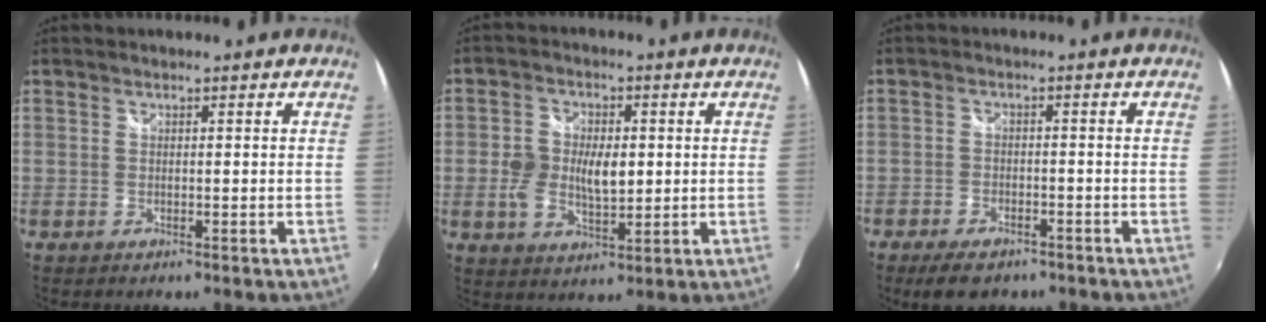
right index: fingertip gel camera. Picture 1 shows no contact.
{"total": 8.5, "force": [-0.5, 4.9, 6.9], "torque": [-0.133, -0.001, -0.010]}
{"total": 7.4, "force": [-5.5, 3.5, 3.4], "torque": [-0.087, -0.002, -0.084]}